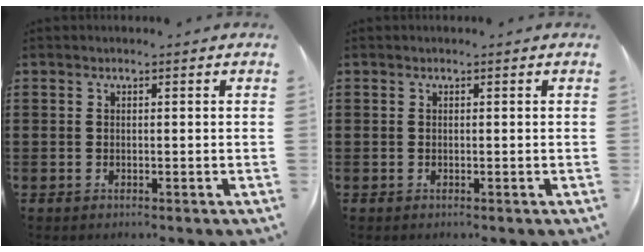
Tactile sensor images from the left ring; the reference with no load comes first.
{"total": 0.0}